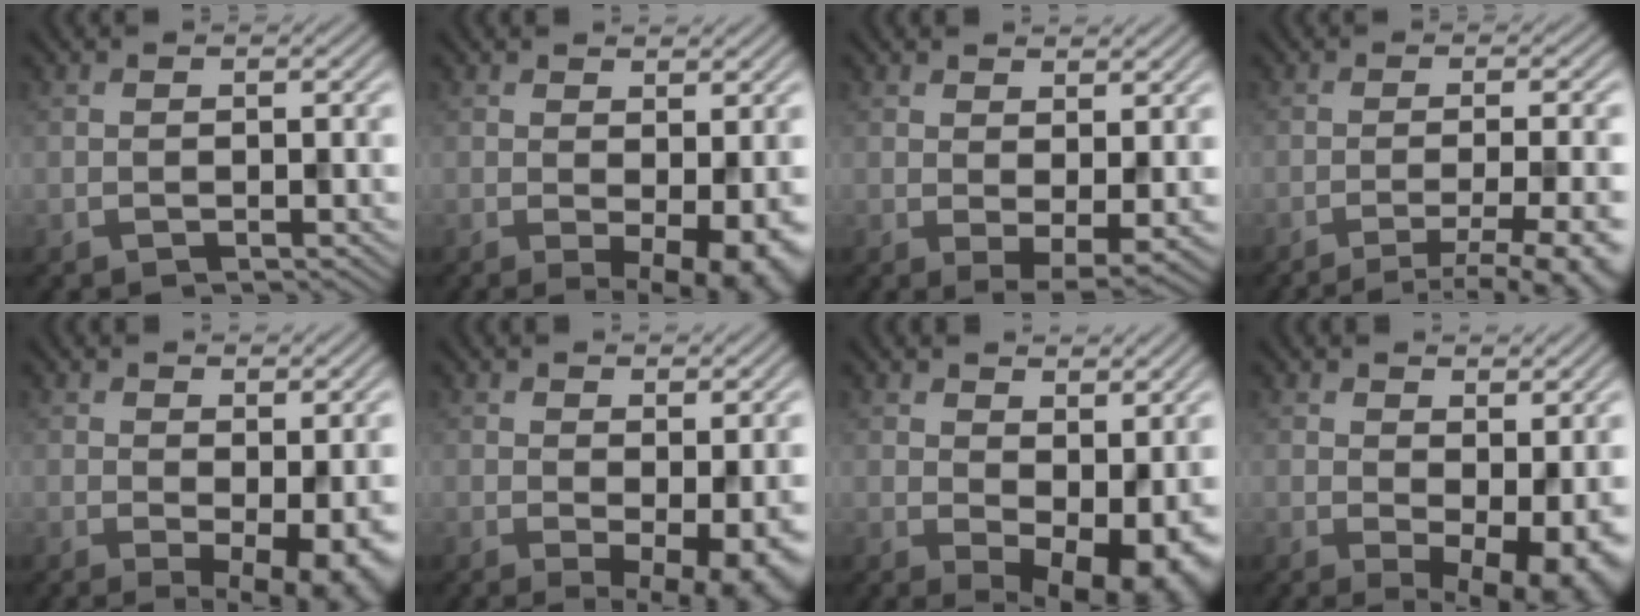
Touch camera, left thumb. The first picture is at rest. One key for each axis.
{"total": 5.2, "fx": -0.6, "fy": 1.6, "fz": 4.9, "tx": -0.067, "ty": -0.011, "tz": -0.001}
{"total": 3.5, "fx": 1.4, "fy": 1.2, "fz": 3.0, "tx": -0.054, "ty": -0.012, "tz": 0.031}
{"total": 8.8, "fx": -5.6, "fy": 1.6, "fz": 6.6, "tx": -0.086, "ty": 0.000, "tz": -0.072}
{"total": 5.7, "fx": -0.4, "fy": 2.1, "fz": 5.3, "tx": -0.075, "ty": -0.011, "tz": 0.004}
{"total": 5.5, "fx": -0.4, "fy": 1.9, "fz": 5.2, "tx": -0.071, "ty": -0.010, "tz": 0.003}
{"total": 10.1, "fx": 0.5, "fy": 5.8, "fz": 8.3, "tx": -0.115, "ty": -0.020, "tz": 0.028}
{"total": 8.2, "fx": 0.0, "fy": 4.1, "fz": 7.1, "tx": -0.093, "ty": -0.017, "tz": 0.016}